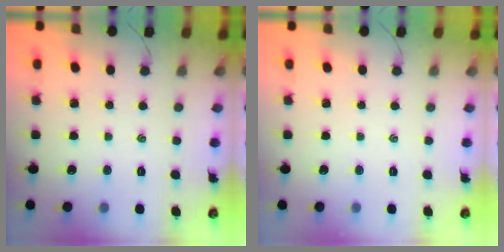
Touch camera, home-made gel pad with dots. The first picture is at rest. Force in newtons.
{"total": 0.0}